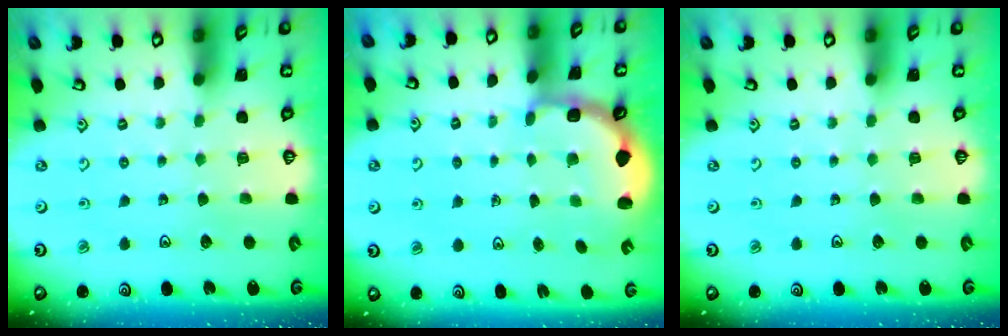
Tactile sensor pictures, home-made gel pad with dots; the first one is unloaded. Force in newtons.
{"total": 2.8, "press": 2.3, "slide": 1.7}
{"total": 0.0}